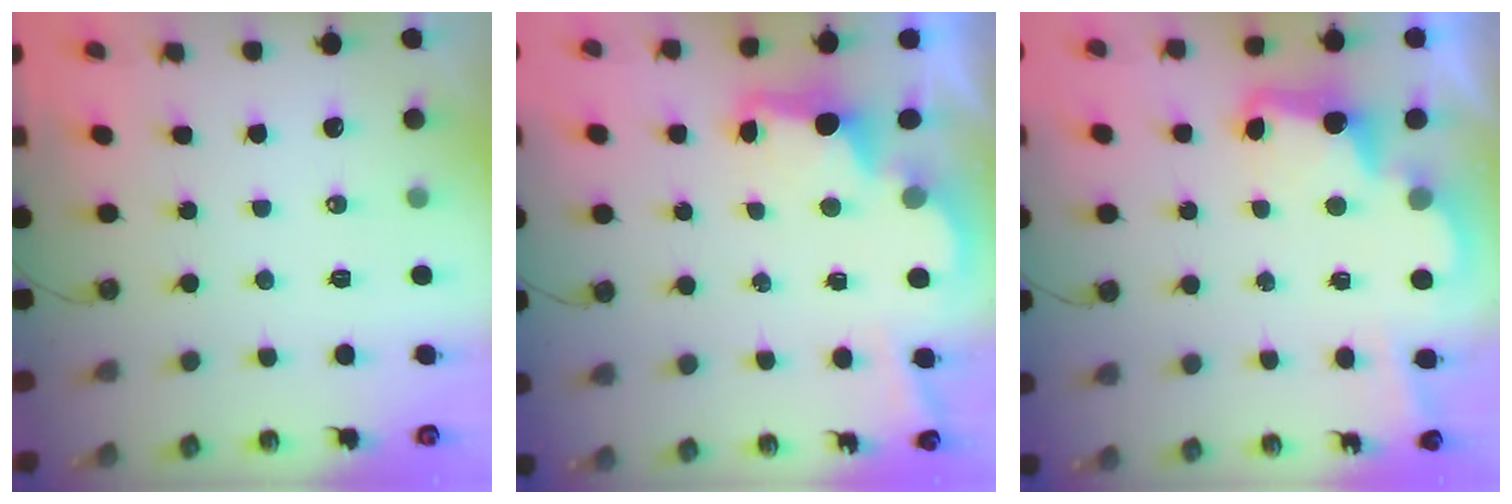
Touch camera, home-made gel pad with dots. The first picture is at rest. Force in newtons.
{"total": 2.6, "press": 2.5, "slide": 0.8}
{"total": 3.6, "press": 3.6, "slide": 0.5}